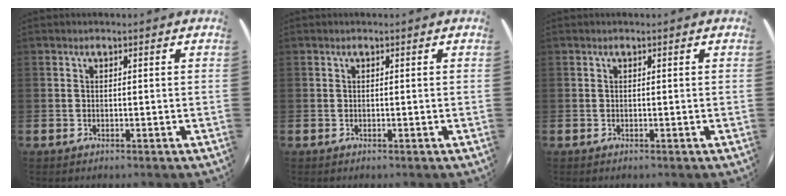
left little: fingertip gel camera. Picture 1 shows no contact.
{"total": 0.0}
{"total": 0.0}